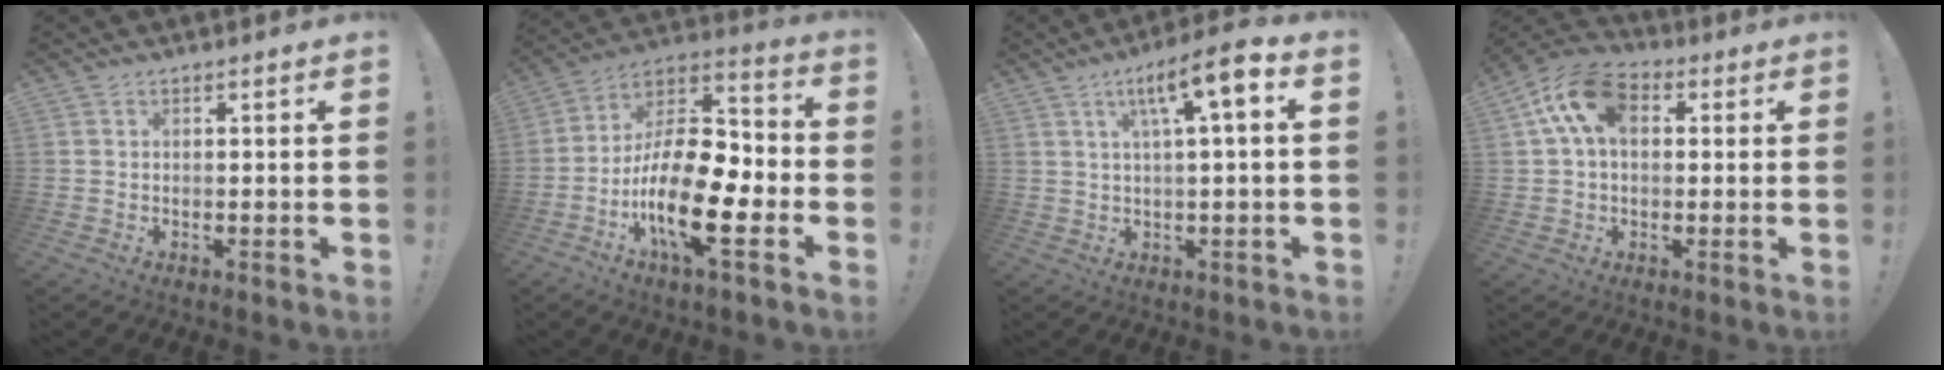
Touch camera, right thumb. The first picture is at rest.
{"total": 22.1, "force": [-7.8, 9.2, 18.5], "torque": [-0.356, 0.033, -0.126]}
{"total": 9.9, "force": [3.1, 1.2, 9.3], "torque": [-0.146, -0.012, 0.043]}
{"total": 13.2, "force": [3.8, 8.4, 9.5], "torque": [-0.177, 0.007, 0.073]}